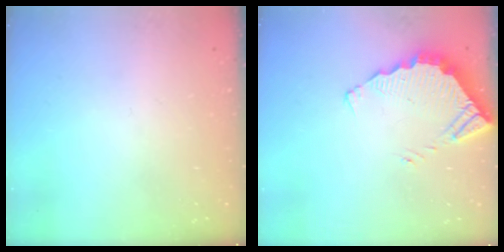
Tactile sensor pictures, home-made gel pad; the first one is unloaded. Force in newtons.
{"total": 3.9, "press": 3.9, "slide": 0.2}